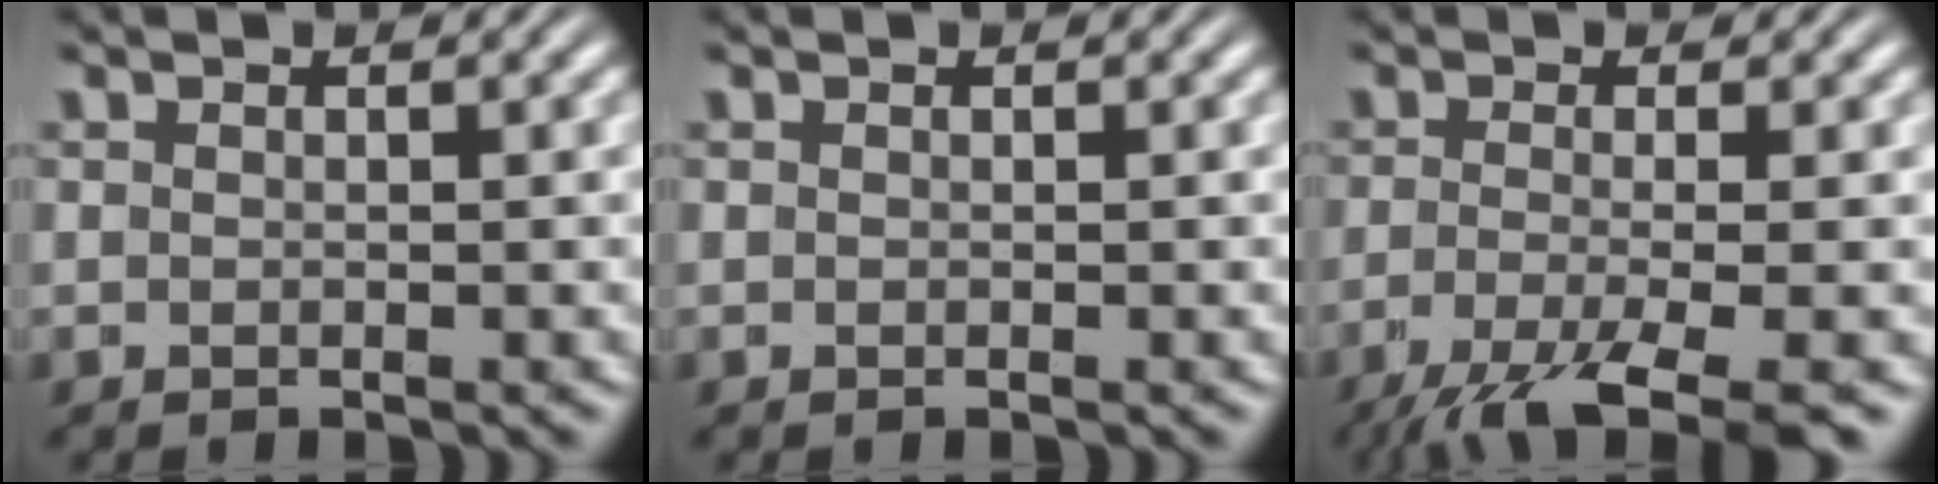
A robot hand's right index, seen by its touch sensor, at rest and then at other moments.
{"total": 0.0}
{"total": 8.7, "force": [-6.3, 3.2, 5.1], "torque": [-0.097, -0.047, -0.079]}